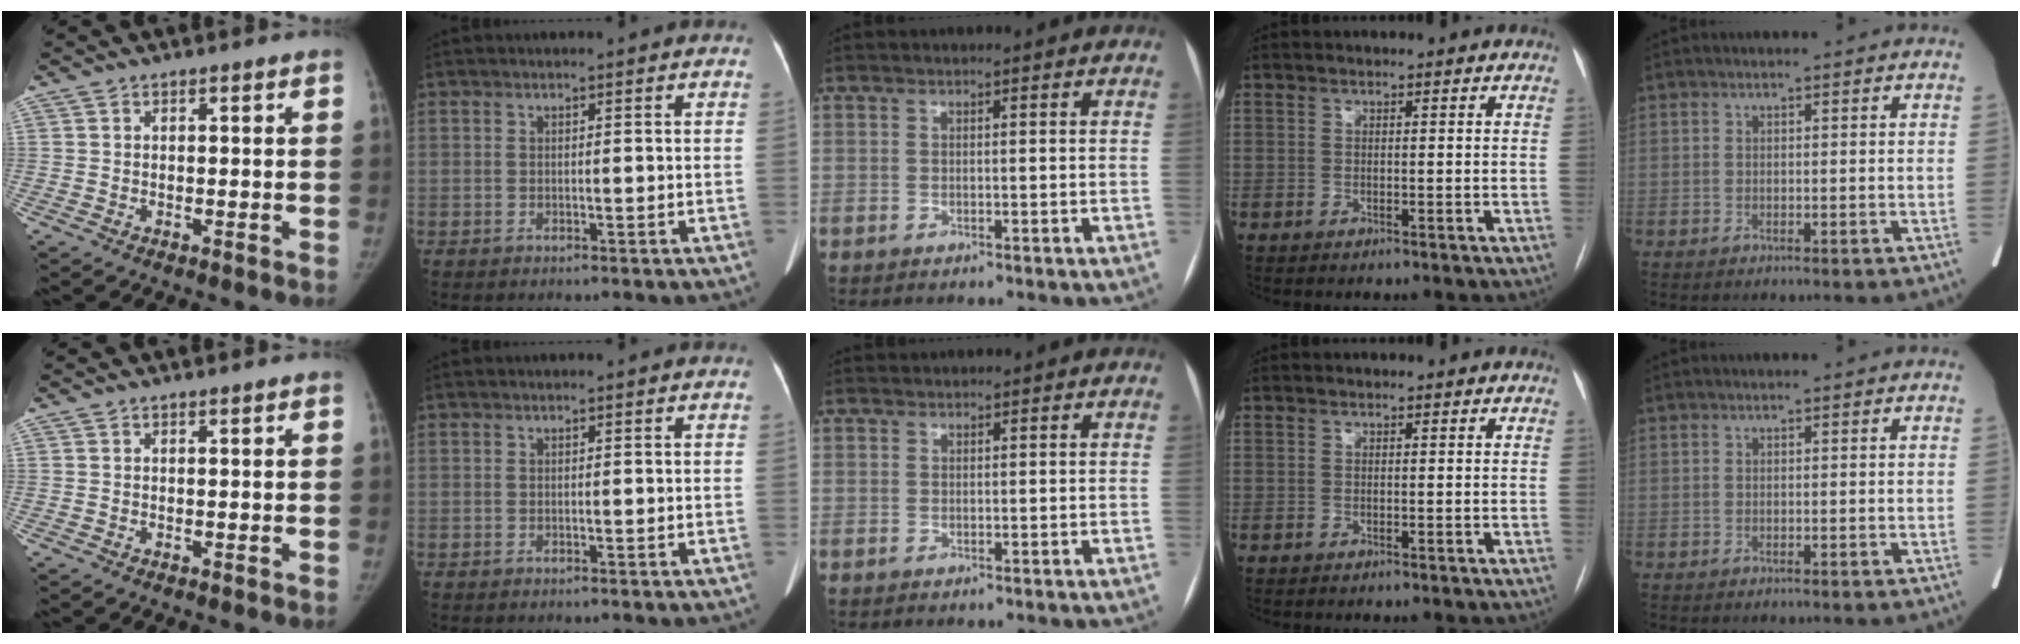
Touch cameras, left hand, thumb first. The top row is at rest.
{"middle": {"total": 1.7, "force": [0.3, -1.2, -1.2], "torque": [0.022, 0.005, 0.009]}}